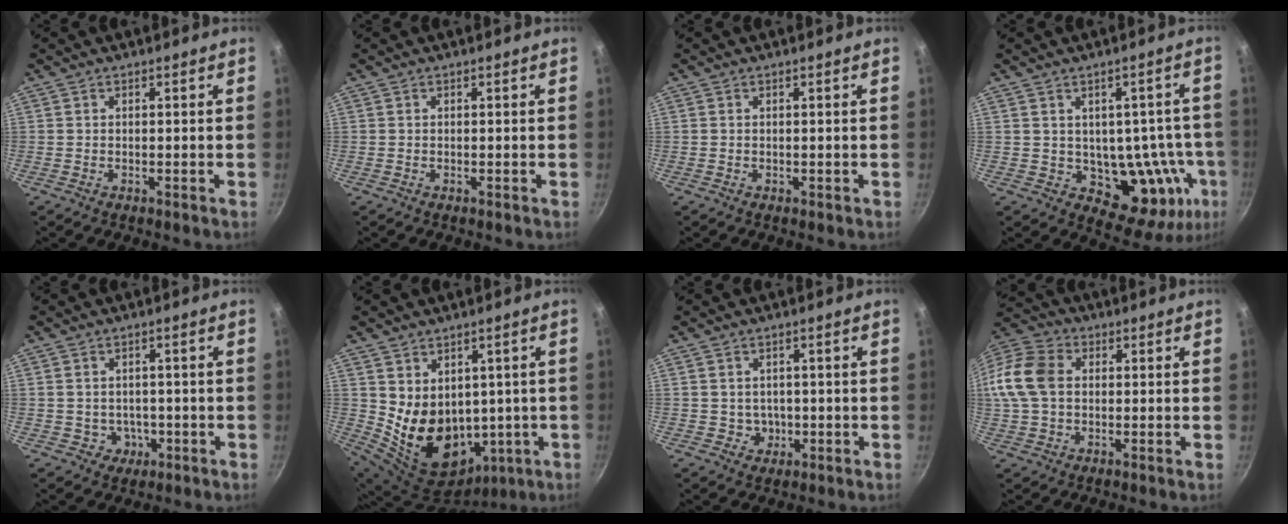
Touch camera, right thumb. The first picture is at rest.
{"total": 0.0}
{"total": 0.0}
{"total": 14.3, "force": [-2.1, 9.9, 10.1], "torque": [-0.063, -0.001, -0.011]}
{"total": 3.7, "force": [-0.7, 3.5, 1.1], "torque": [-0.003, 0.013, 0.005]}
{"total": 15.1, "force": [1.2, 11.9, 9.3], "torque": [-0.134, -0.028, 0.058]}
{"total": 3.0, "force": [-0.1, 2.8, 0.9], "torque": [0.002, 0.002, 0.006]}
{"total": 15.5, "force": [1.6, 11.5, 10.2], "torque": [-0.212, 0.028, 0.017]}